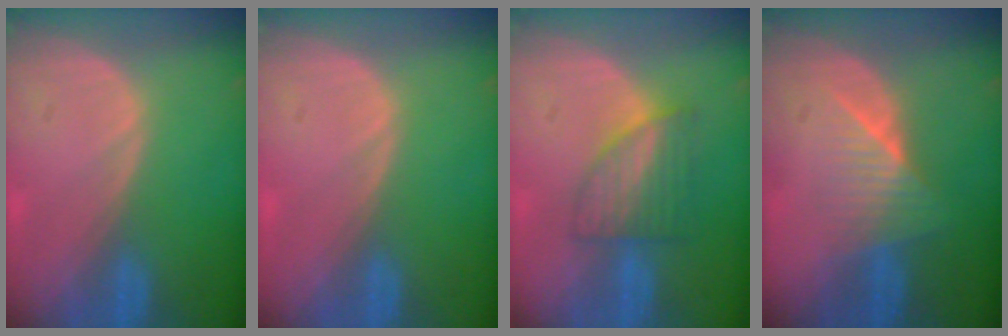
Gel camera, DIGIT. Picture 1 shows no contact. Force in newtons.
{"total": 0.6, "press": 0.1, "slide": 0.6}
{"total": 6.1, "press": 5.7, "slide": 2.0}
{"total": 6.2, "press": 5.4, "slide": 3.0}